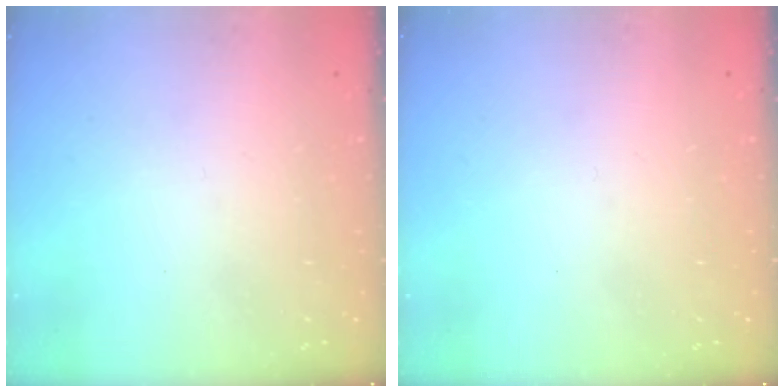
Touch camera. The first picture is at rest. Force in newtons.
{"total": 0.0}